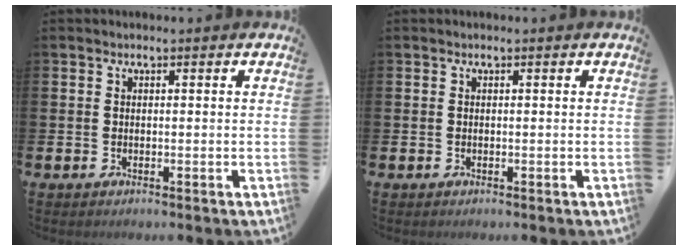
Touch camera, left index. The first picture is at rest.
{"total": 0.0}